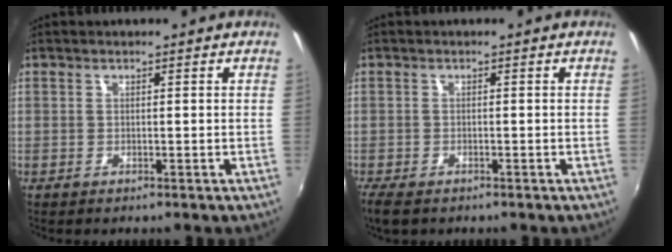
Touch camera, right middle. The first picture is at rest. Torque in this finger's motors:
{"motor_torque": [0.52, -0.61, 0.17, 0.03]}